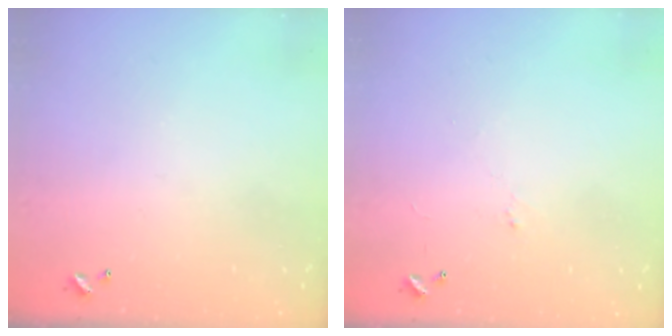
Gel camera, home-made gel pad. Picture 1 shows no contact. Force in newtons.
{"total": 0.7, "press": 0.4, "slide": 0.6}